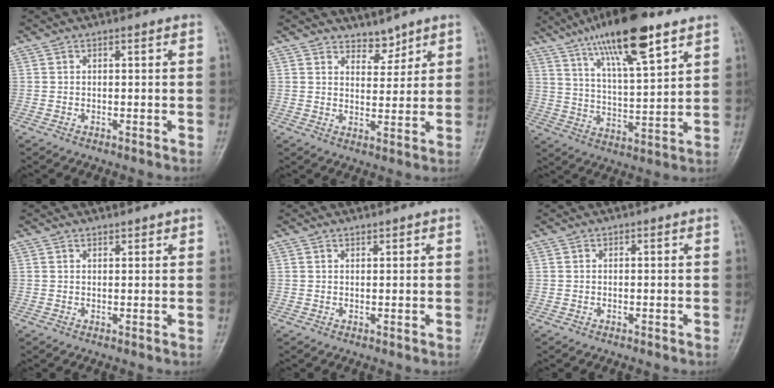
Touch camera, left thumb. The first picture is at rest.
{"total": 3.7, "force": [3.2, 1.7, 0.6], "torque": [0.012, -0.027, 0.054]}
{"total": 17.4, "force": [11.0, 4.1, 12.9], "torque": [-0.204, -0.041, 0.194]}
{"total": 1.0, "force": [0.9, 0.4, 0.3], "torque": [-0.002, -0.006, 0.013]}
{"total": 0.6, "force": [0.6, 0.1, 0.2], "torque": [-0.004, -0.005, 0.010]}
{"total": 0.0}